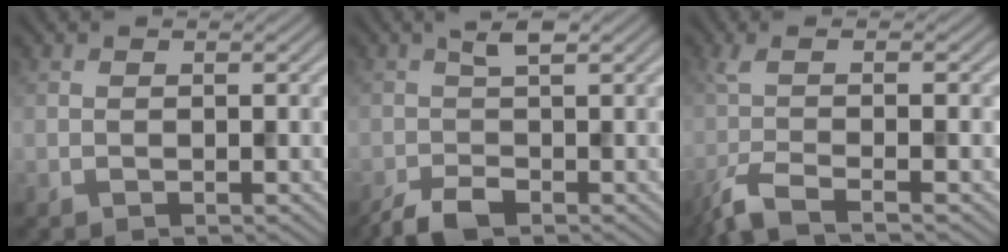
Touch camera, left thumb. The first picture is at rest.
{"total": 3.6, "force": [-1.5, 1.2, 3.1], "torque": [-0.065, -0.001, -0.033]}
{"total": 5.6, "force": [-2.6, 1.1, 4.9], "torque": [-0.086, -0.010, -0.067]}